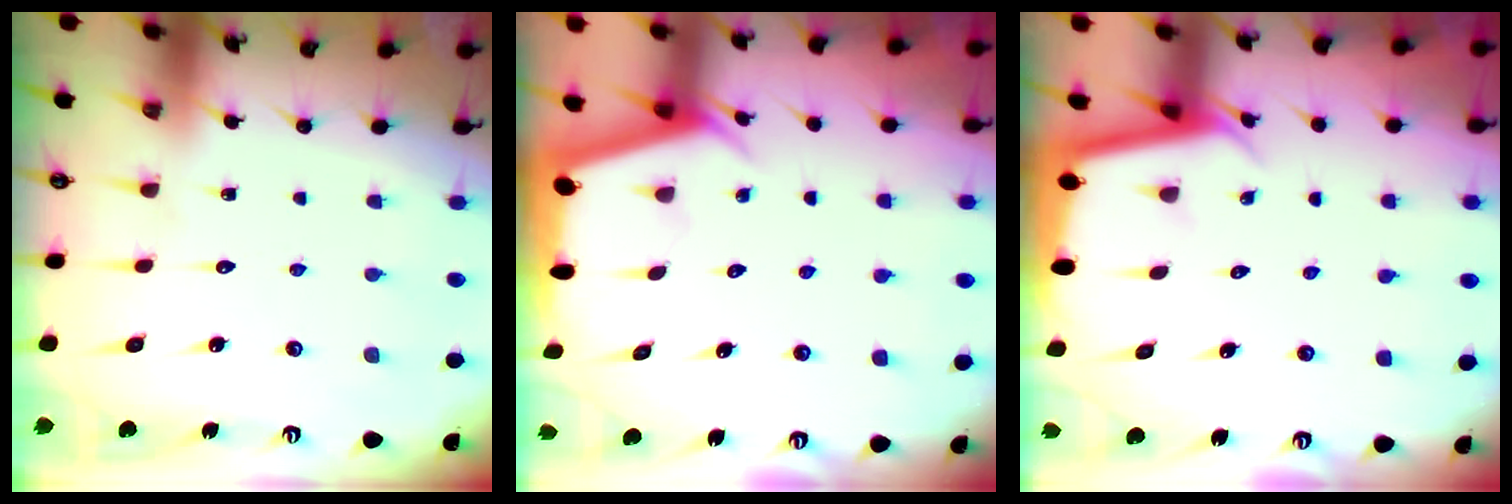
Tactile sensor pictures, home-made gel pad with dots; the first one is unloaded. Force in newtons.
{"total": 2.4, "press": 2.4, "slide": 0.3}
{"total": 2.5, "press": 2.5, "slide": 0.1}